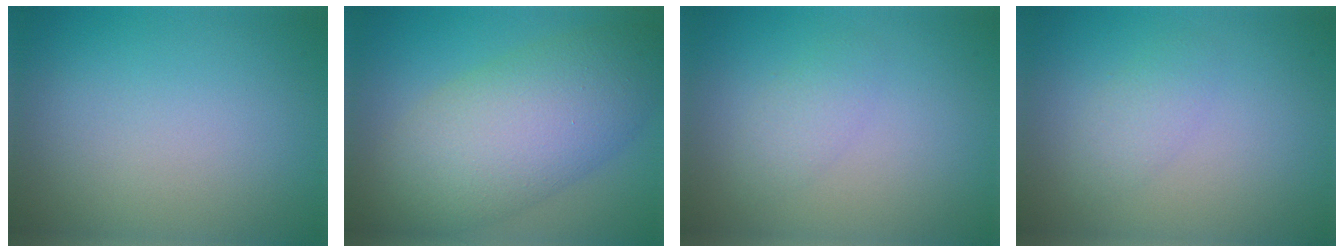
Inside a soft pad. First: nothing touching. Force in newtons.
{"total": 9.5, "press": 9.5, "slide": 0.2}
{"total": 1.6, "press": 1.6, "slide": 0.1}
{"total": 1.6, "press": 1.6, "slide": 0.1}